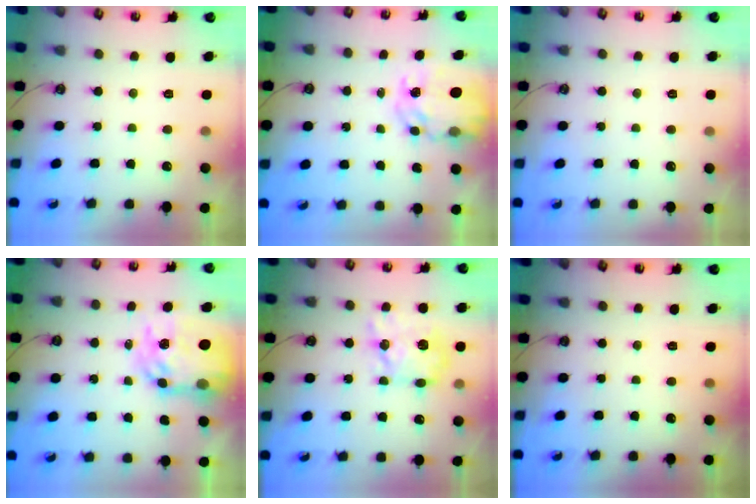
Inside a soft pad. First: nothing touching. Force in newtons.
{"total": 8.7, "press": 8.7, "slide": 0.8}
{"total": 0.0}
{"total": 12.4, "press": 12.4, "slide": 1.1}
{"total": 14.1, "press": 14.1, "slide": 0.2}
{"total": 0.0}